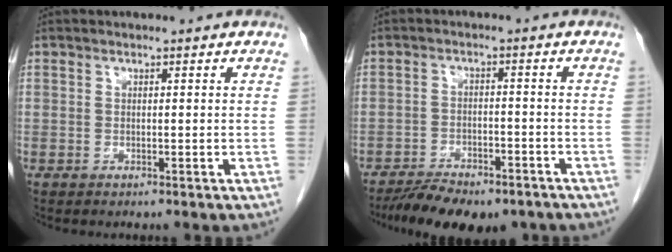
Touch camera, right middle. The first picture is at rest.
{"total": 11.2, "force": [-9.0, 3.8, 5.6], "torque": [-0.077, -0.002, -0.134]}